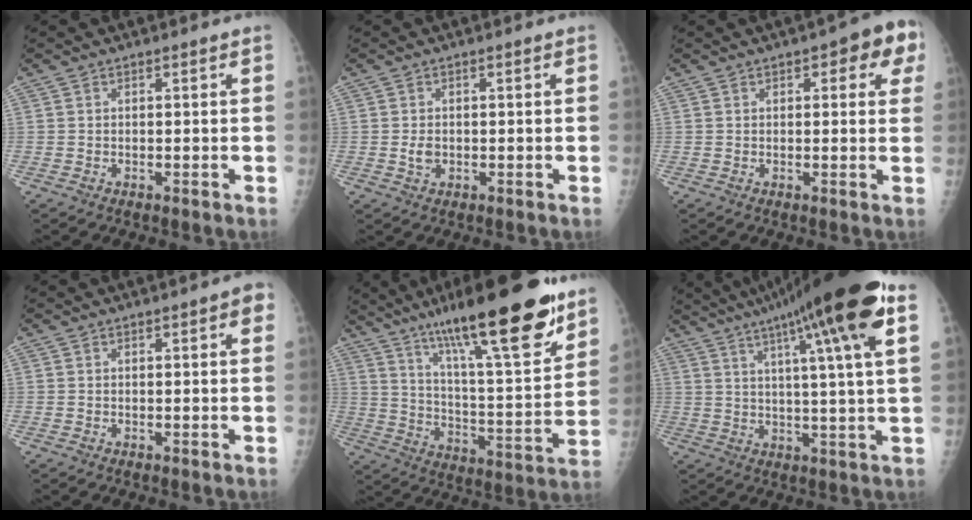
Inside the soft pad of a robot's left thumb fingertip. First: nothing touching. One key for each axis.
{"total": 2.0, "fx": -0.2, "fy": 1.5, "fz": 1.4, "tx": -0.017, "ty": 0.001, "tz": -0.001}
{"total": 7.1, "fx": 2.9, "fy": 3.1, "fz": 5.7, "tx": -0.027, "ty": 0.001, "tz": 0.025}
{"total": 2.9, "fx": 1.2, "fy": 0.9, "fz": 2.4, "tx": -0.016, "ty": 0.002, "tz": 0.011}
{"total": 26.5, "fx": 17.2, "fy": 5.3, "fz": 19.4, "tx": -0.285, "ty": -0.063, "tz": 0.280}
{"total": 21.3, "fx": 10.7, "fy": 1.7, "fz": 18.3, "tx": -0.278, "ty": 0.002, "tz": 0.151}